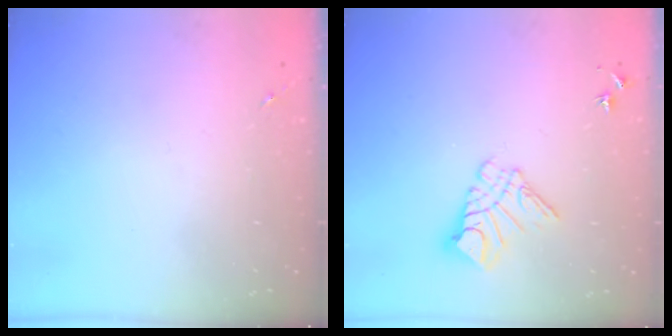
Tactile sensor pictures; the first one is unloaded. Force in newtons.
{"total": 10.6, "press": 10.5, "slide": 1.1}